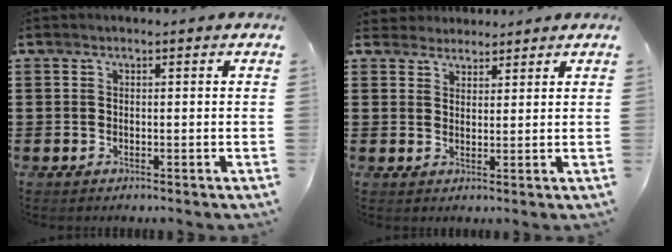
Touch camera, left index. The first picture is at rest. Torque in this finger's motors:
{"motor_torque": [2.14, 0.00, 0.10, 0.02]}